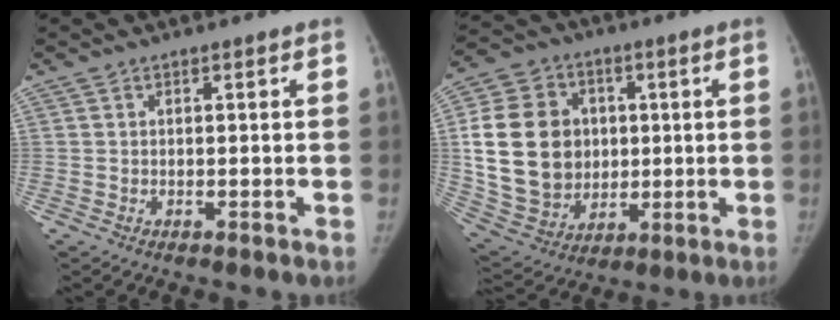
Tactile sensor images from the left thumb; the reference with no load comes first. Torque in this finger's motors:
{"motor_torque": [2.35, 2.47, 1.96, -0.15, 0.56]}